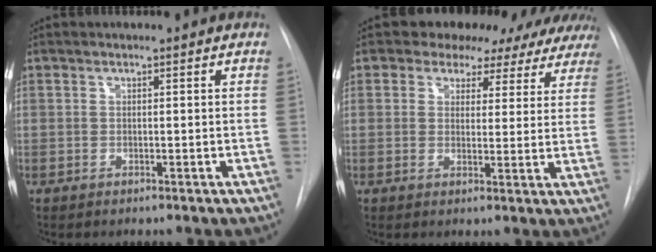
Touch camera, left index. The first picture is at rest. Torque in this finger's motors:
{"motor_torque": [0.94, -1.19, 0.40, 0.10]}